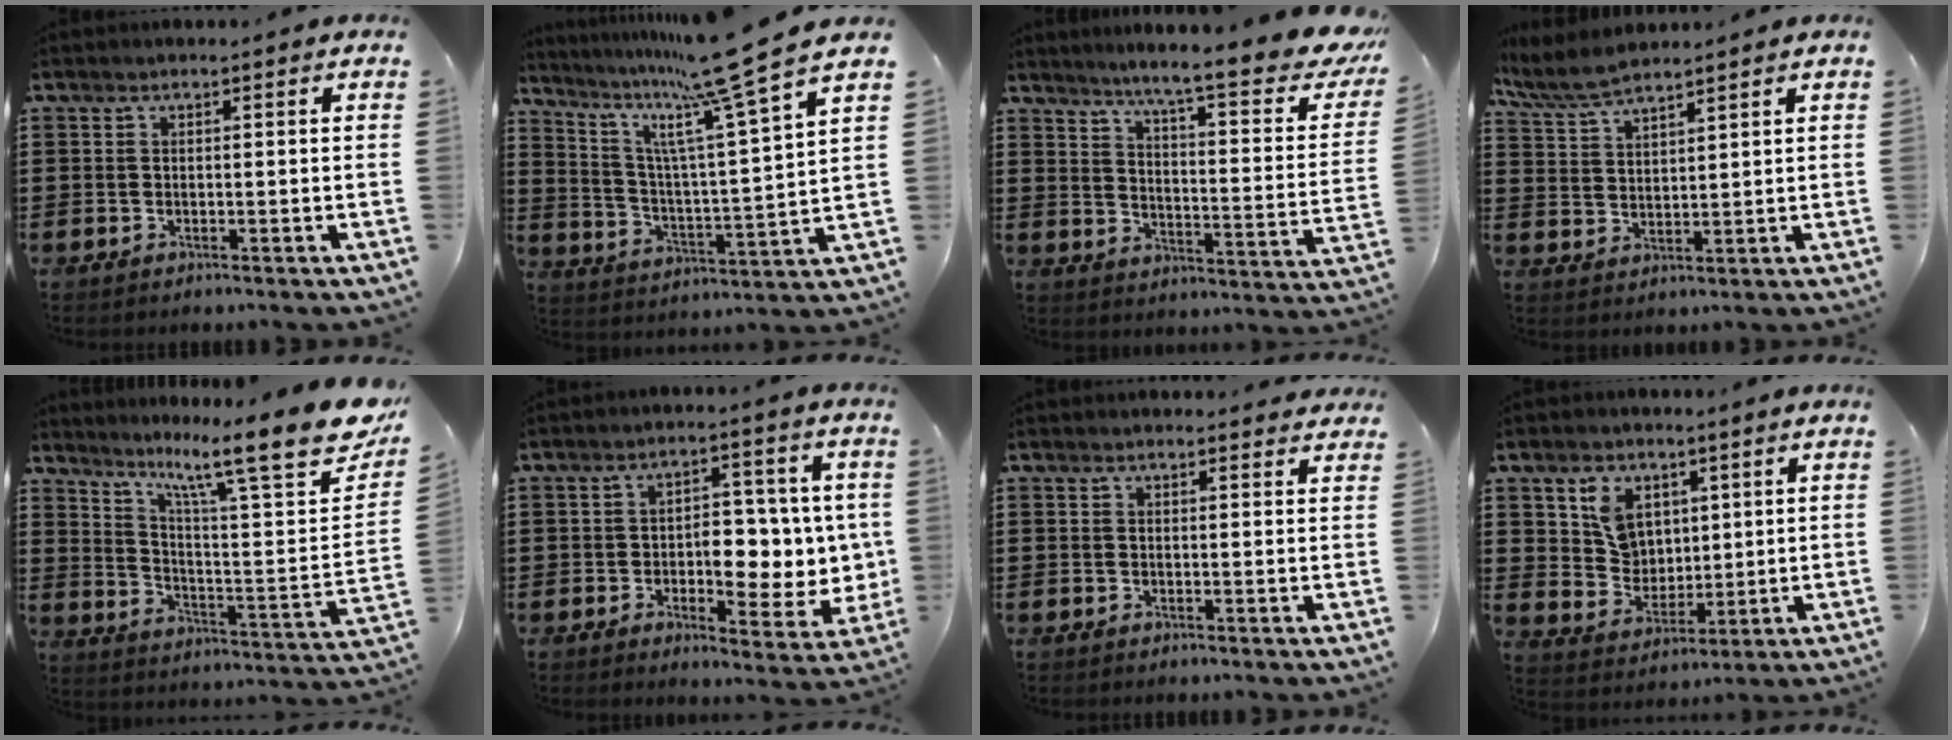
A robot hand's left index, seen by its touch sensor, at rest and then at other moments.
{"total": 12.1, "force": [9.6, -0.4, 7.4], "torque": [-0.156, -0.069, 0.146]}
{"total": 8.4, "force": [6.6, 0.0, 5.1], "torque": [-0.100, -0.053, 0.099]}
{"total": 5.4, "force": [4.8, 1.1, 2.2], "torque": [-0.058, -0.007, 0.089]}
{"total": 14.1, "force": [10.3, 0.9, 9.6], "torque": [-0.181, -0.077, 0.154]}
{"total": 7.4, "force": [-0.2, 3.9, 6.3], "torque": [-0.096, 0.000, -0.009]}
{"total": 1.3, "force": [1.2, 0.2, 0.0], "torque": [-0.003, 0.002, 0.024]}
{"total": 6.8, "force": [3.2, 5.4, 2.7], "torque": [-0.062, 0.011, 0.057]}